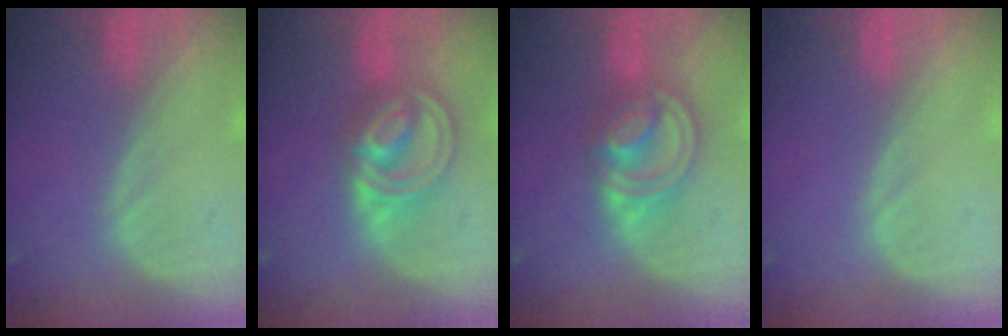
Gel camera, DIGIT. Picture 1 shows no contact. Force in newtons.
{"total": 8.6, "press": 7.2, "slide": 4.7}
{"total": 8.2, "press": 6.9, "slide": 4.4}
{"total": 0.0}